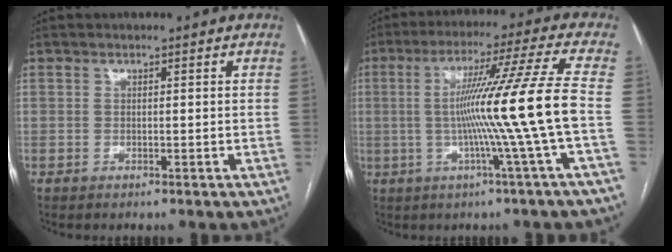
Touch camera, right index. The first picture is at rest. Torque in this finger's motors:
{"motor_torque": [1.68, -0.46, 1.05, 0.21]}